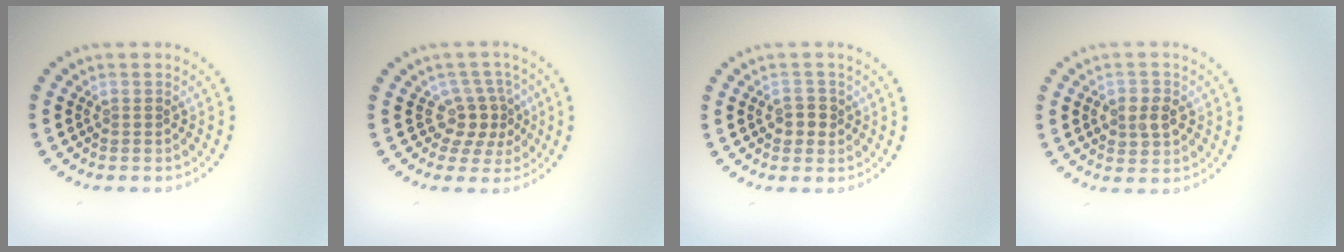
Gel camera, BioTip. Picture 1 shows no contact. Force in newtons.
{"total": 2.9, "press": 2.1, "slide": 2.0}
{"total": 1.8, "press": 1.7, "slide": 0.6}
{"total": 2.4, "press": 2.4, "slide": 0.2}